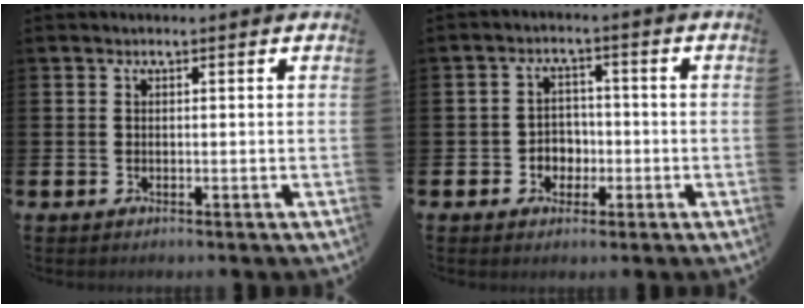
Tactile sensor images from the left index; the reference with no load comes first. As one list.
[{"total": 3.1, "force": [-1.1, 2.8, 0.9], "torque": [-0.027, 0.005, -0.027]}]